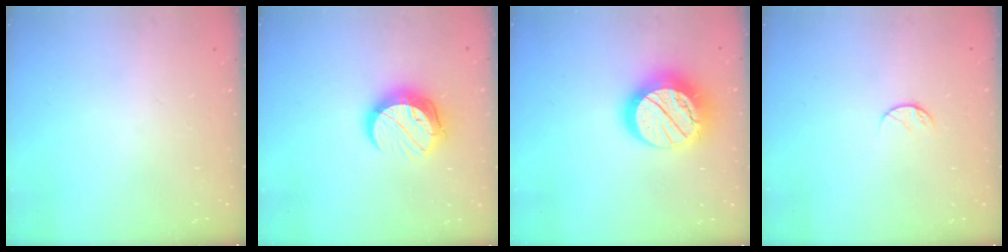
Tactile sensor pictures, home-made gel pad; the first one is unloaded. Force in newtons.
{"total": 11.2, "press": 11.2, "slide": 0.9}
{"total": 19.6, "press": 19.5, "slide": 1.5}
{"total": 5.8, "press": 5.8, "slide": 0.7}